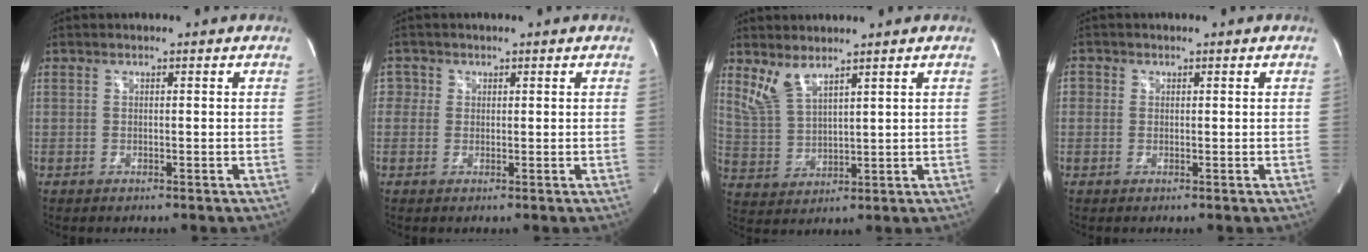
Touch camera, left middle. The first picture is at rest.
{"total": 1.8, "force": [0.5, 1.7, -0.1], "torque": [0.016, 0.004, 0.003]}
{"total": 5.4, "force": [4.2, 1.6, 3.1], "torque": [-0.076, -0.003, 0.097]}
{"total": 1.5, "force": [0.3, 1.5, 0.3], "torque": [0.005, 0.006, 0.002]}